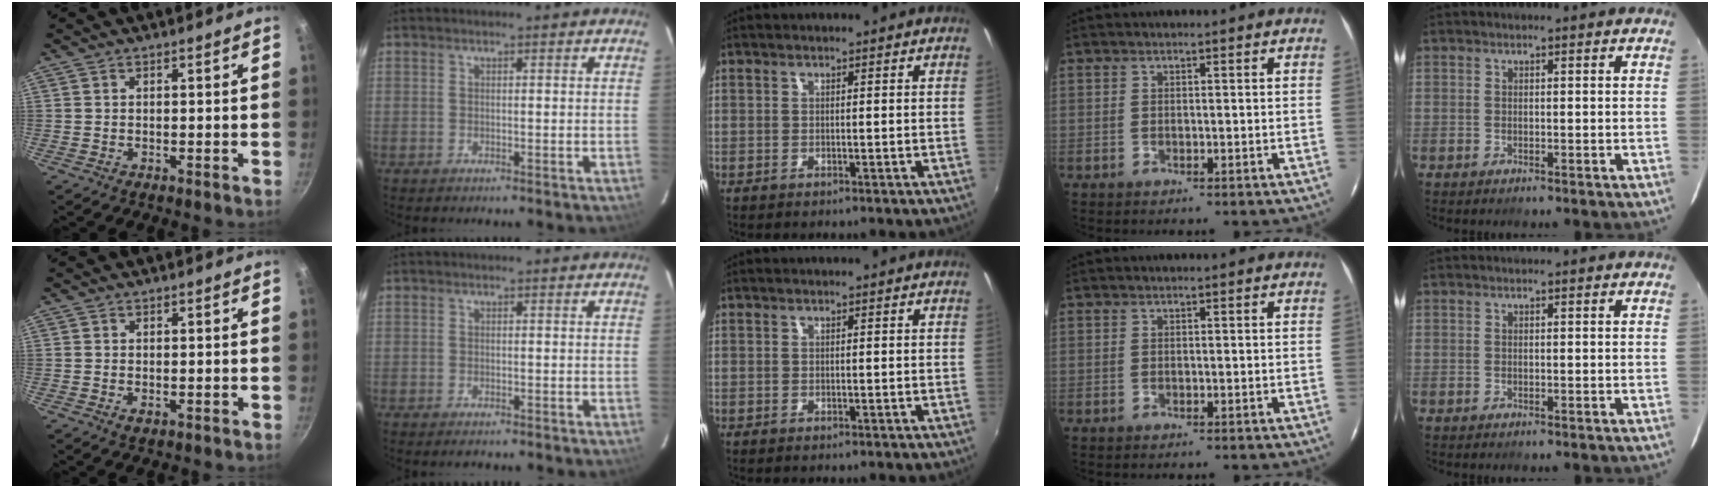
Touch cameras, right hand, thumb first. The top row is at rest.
{"thumb": {"total": 1.2, "force": [-0.2, 0.8, 0.8], "torque": [-0.015, -0.002, -0.003]}, "index": {"total": 1.5, "force": [-1.2, 0.5, 0.8], "torque": [-0.017, -0.003, -0.021]}}